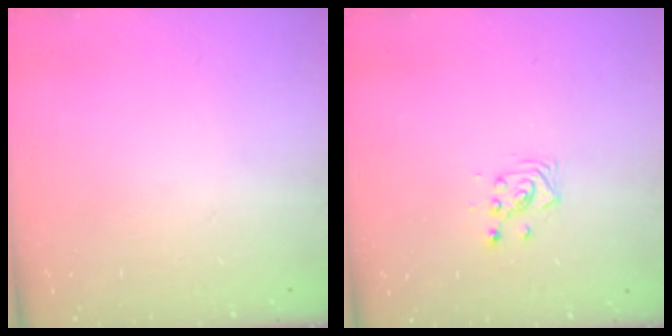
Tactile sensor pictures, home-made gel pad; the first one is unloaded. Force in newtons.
{"total": 3.7, "press": 3.7, "slide": 0.1}